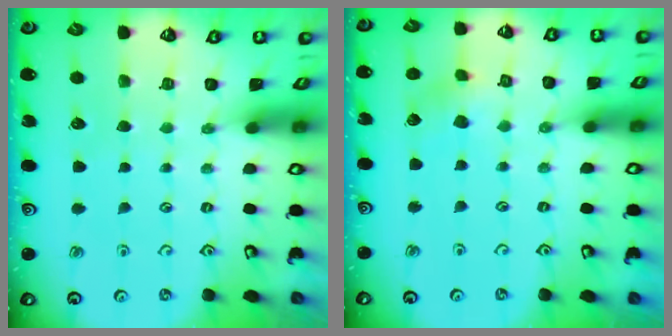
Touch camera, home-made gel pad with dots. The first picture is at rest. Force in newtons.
{"total": 3.4, "press": 3.3, "slide": 0.6}